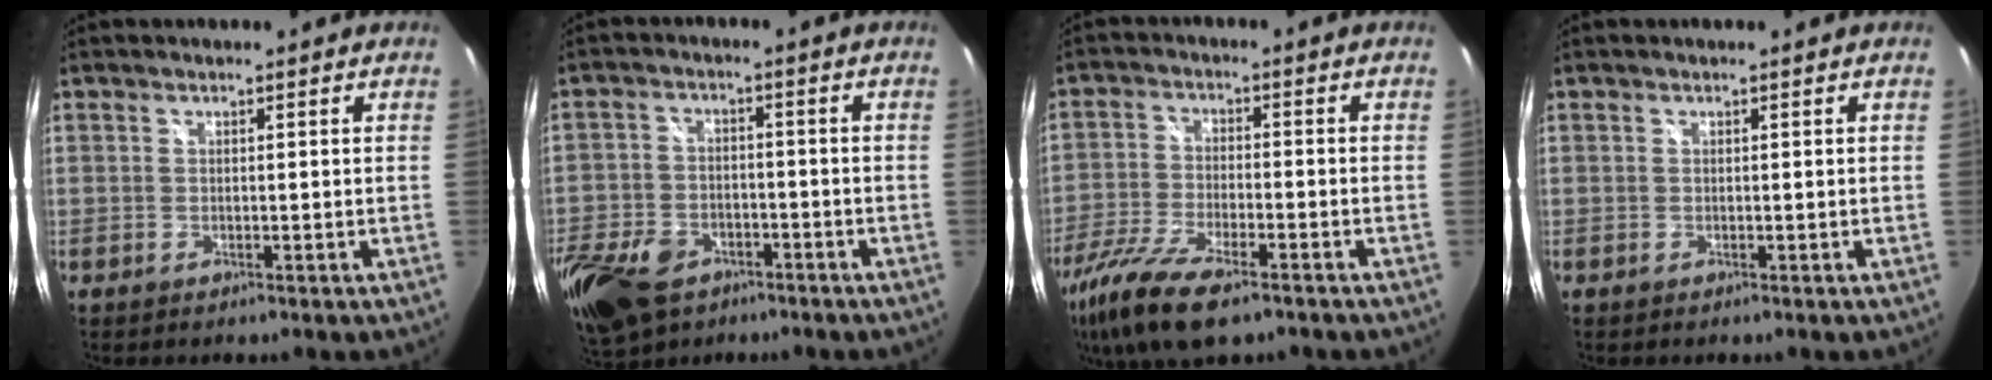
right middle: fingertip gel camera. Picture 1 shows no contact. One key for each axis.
{"total": 17.7, "fx": -9.9, "fy": 11.5, "fz": 9.2, "tx": -0.253, "ty": -0.029, "tz": -0.175}
{"total": 14.0, "fx": -9.5, "fy": 4.4, "fz": 9.4, "tx": -0.213, "ty": -0.043, "tz": -0.184}
{"total": 0.0}